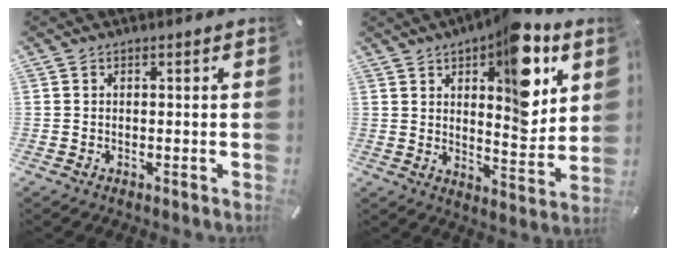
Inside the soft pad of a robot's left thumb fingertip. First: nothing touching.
{"total": 16.9, "force": [8.7, 7.4, 12.5], "torque": [-0.149, -0.056, 0.136]}